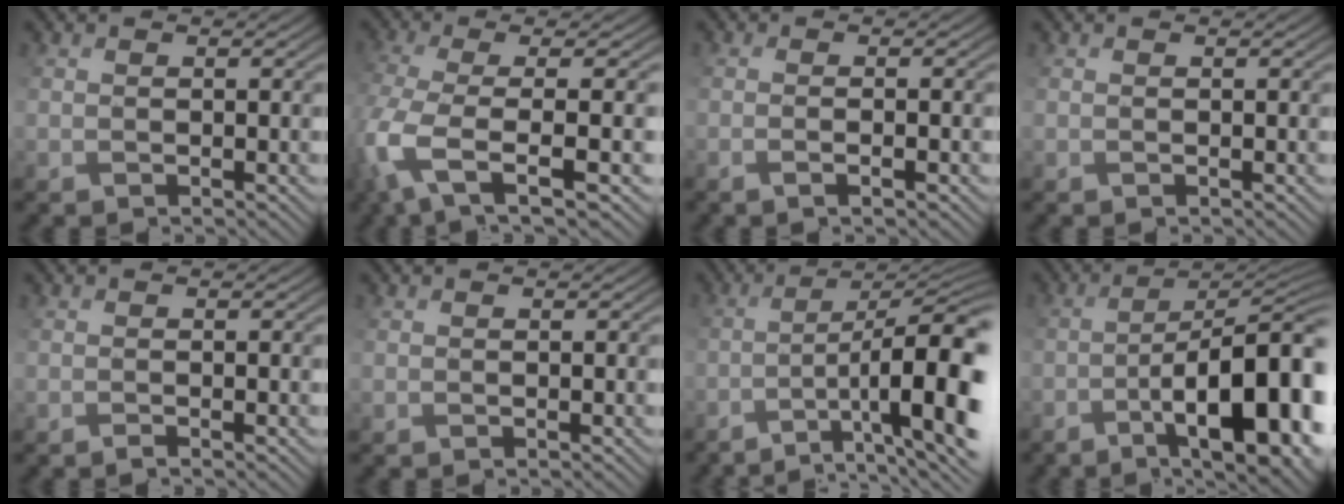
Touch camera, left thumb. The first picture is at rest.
{"total": 8.2, "force": [-2.1, 2.5, 7.5], "torque": [-0.166, -0.011, -0.044]}
{"total": 2.1, "force": [-0.8, 0.1, 2.0], "torque": [-0.029, 0.007, -0.022]}
{"total": 0.0}
{"total": 0.5, "force": [-0.3, -0.4, 0.2], "torque": [0.001, 0.002, -0.006]}
{"total": 0.0}
{"total": 13.7, "force": [-5.2, 3.4, 12.2], "torque": [-0.163, 0.006, -0.068]}
{"total": 16.7, "force": [-7.4, 4.8, 14.2], "torque": [-0.184, 0.002, -0.107]}